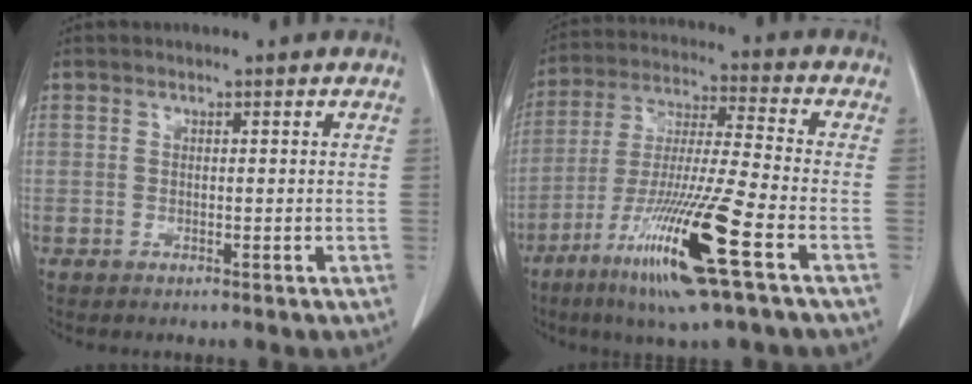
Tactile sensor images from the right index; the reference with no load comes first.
{"total": 16.7, "force": [-7.9, -0.3, 14.7], "torque": [-0.299, -0.035, -0.146]}